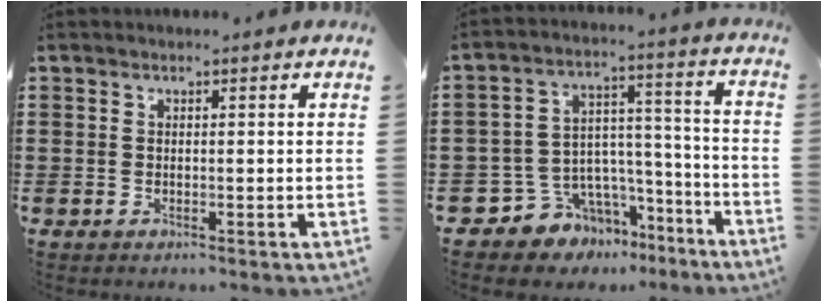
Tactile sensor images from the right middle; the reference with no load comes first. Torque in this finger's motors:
{"motor_torque": [2.14, 0.00, 0.07, 0.04]}